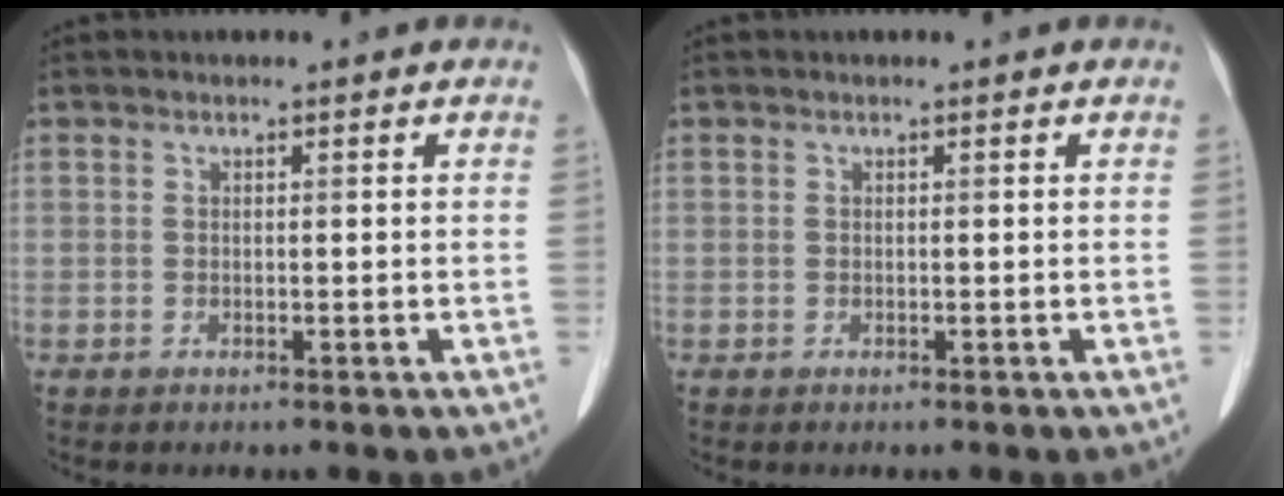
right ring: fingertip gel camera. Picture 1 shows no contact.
{"total": 0.0}